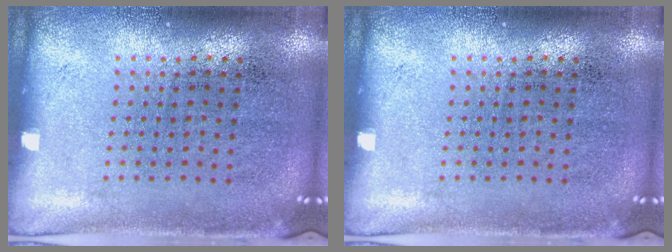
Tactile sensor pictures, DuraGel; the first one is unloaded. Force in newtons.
{"total": 0.0}